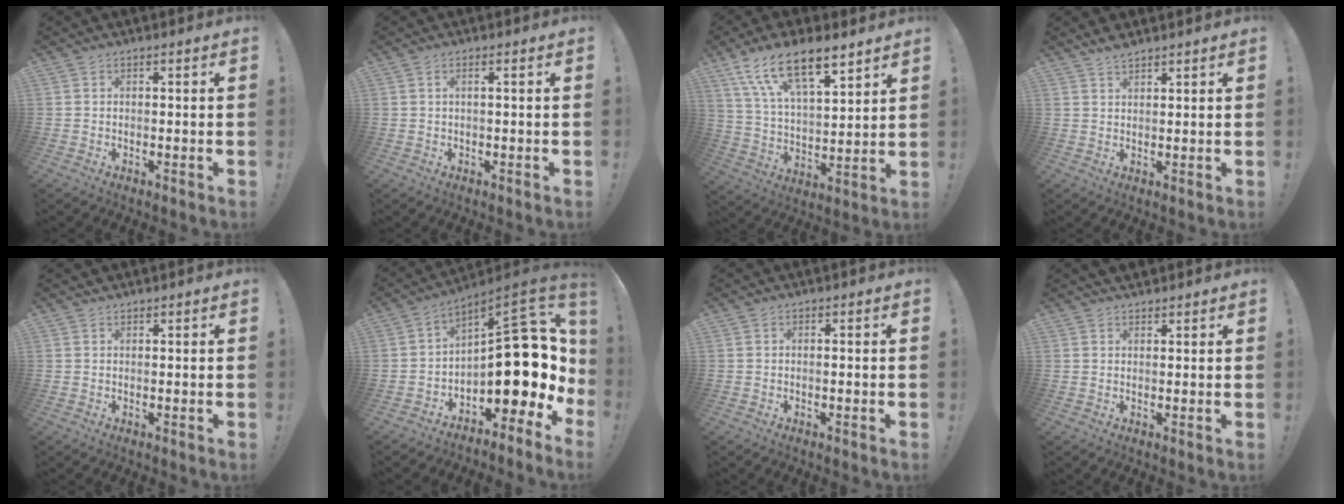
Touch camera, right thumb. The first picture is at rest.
{"total": 1.4, "force": [0.1, -0.2, 1.3], "torque": [-0.025, -0.001, 0.001]}
{"total": 15.9, "force": [10.9, 5.8, 10.1], "torque": [-0.175, -0.068, 0.195]}
{"total": 3.5, "force": [3.2, 0.9, 1.2], "torque": [-0.018, -0.018, 0.059]}
{"total": 0.8, "force": [0.8, 0.0, 0.0], "torque": [0.001, -0.001, 0.015]}
{"total": 18.7, "force": [0.3, 9.9, 15.8], "torque": [-0.190, -0.017, 0.014]}
{"total": 0.5, "force": [-0.1, 0.0, 0.5], "torque": [-0.001, -0.003, -0.003]}
{"total": 2.2, "force": [1.9, 1.0, 0.3], "torque": [0.001, -0.010, 0.035]}